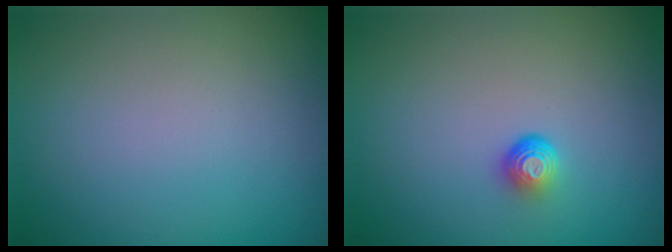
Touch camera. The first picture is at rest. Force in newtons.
{"total": 1.7, "press": 1.1, "slide": 1.3}